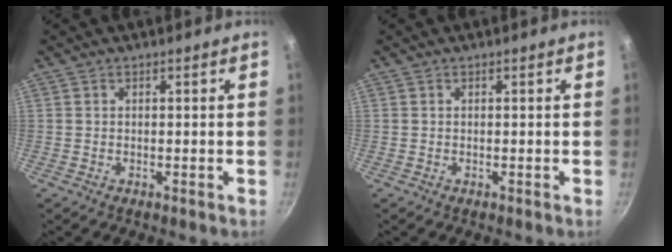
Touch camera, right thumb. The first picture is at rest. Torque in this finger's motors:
{"motor_torque": [0.01, 0.00, 0.03, -0.02, 0.00]}